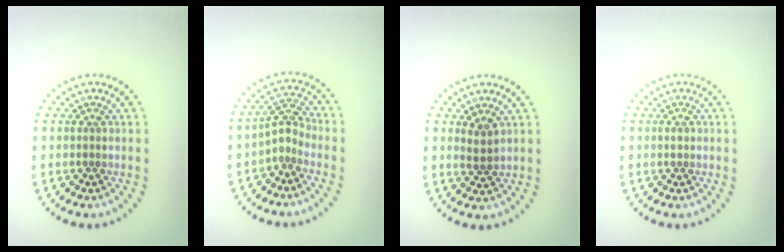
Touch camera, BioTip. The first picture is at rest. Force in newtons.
{"total": 2.1, "press": 1.5, "slide": 1.4}
{"total": 1.7, "press": 1.5, "slide": 0.9}
{"total": 0.9, "press": 0.9, "slide": 0.2}